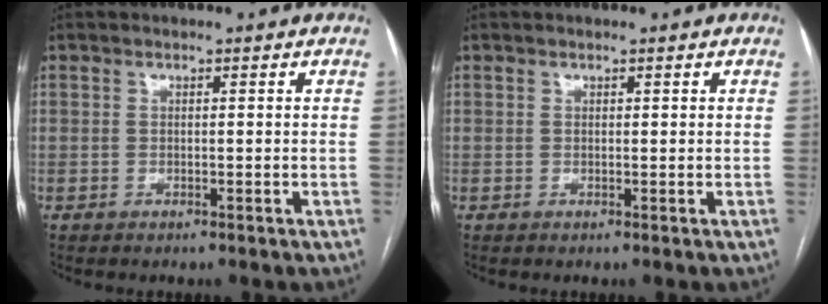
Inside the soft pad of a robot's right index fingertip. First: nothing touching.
{"total": 0.0}